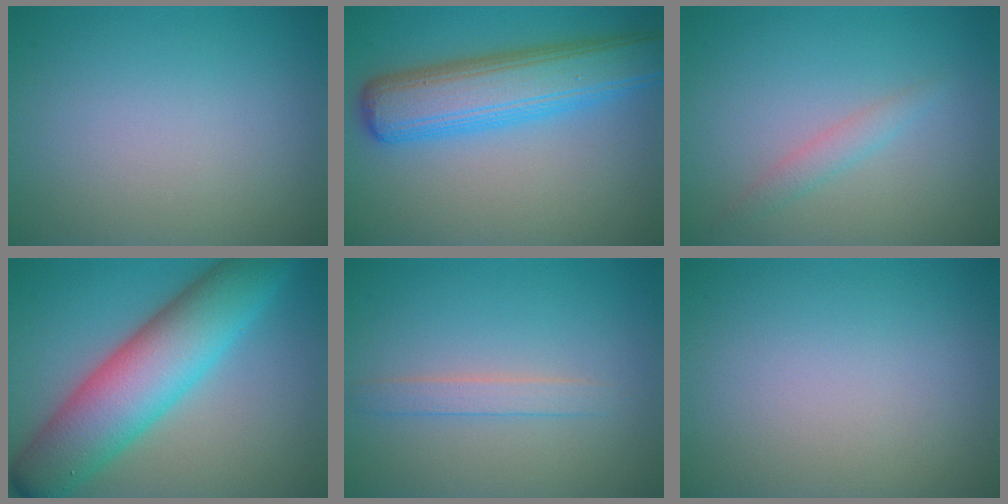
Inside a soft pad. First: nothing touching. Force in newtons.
{"total": 7.8, "press": 7.8, "slide": 0.2}
{"total": 1.4, "press": 1.4, "slide": 0.1}
{"total": 10.2, "press": 10.2, "slide": 0.1}
{"total": 1.6, "press": 1.6, "slide": 0.0}
{"total": 0.0}